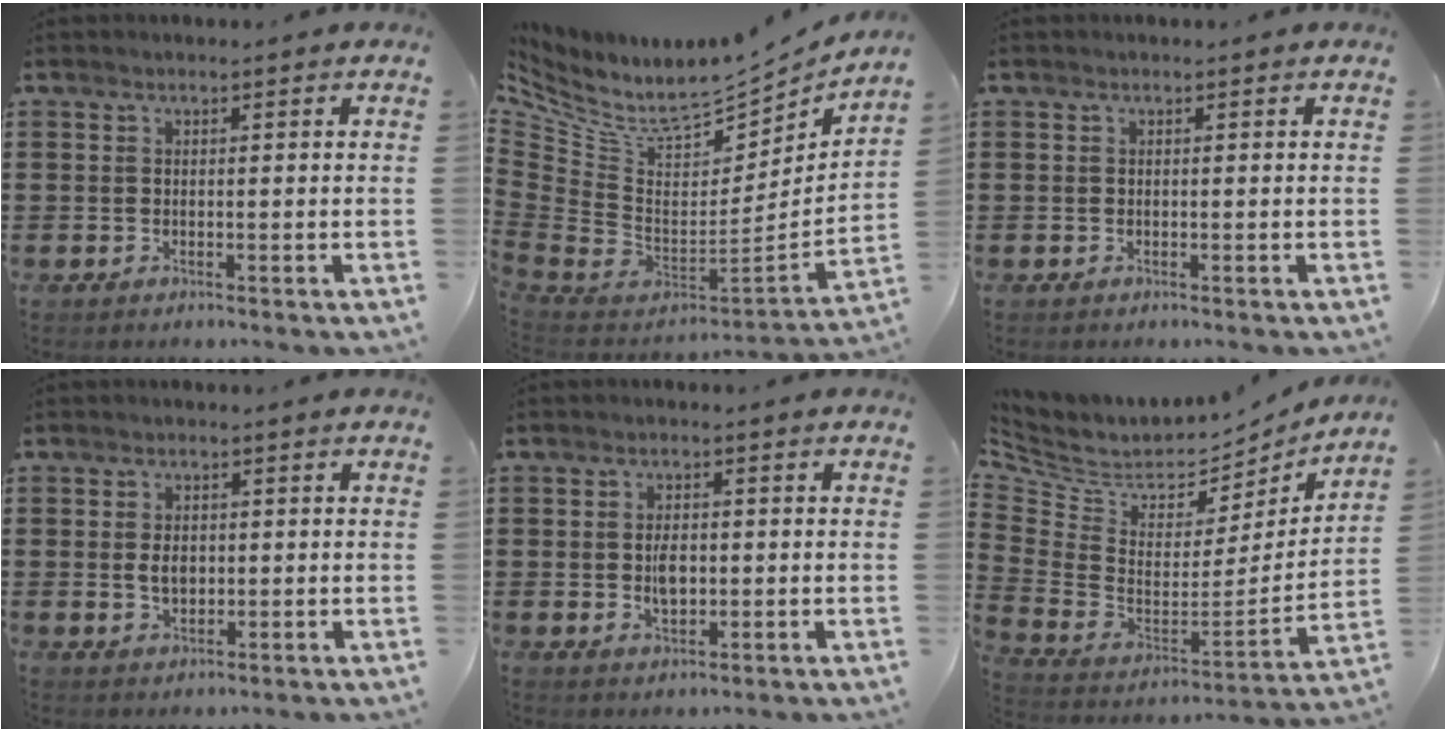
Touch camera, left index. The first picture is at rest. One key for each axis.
{"total": 7.8, "fx": 5.5, "fy": 3.5, "fz": 4.4, "tx": -0.121, "ty": -0.061, "tz": 0.095}
{"total": 0.0}
{"total": 2.9, "fx": 0.2, "fy": 1.9, "fz": 2.3, "tx": -0.038, "ty": 0.002, "tz": 0.002}
{"total": 3.6, "fx": 0.0, "fy": 2.0, "fz": 3.0, "tx": -0.051, "ty": 0.002, "tz": -0.001}
{"total": 4.7, "fx": 4.0, "fy": 2.4, "fz": 1.0, "tx": -0.062, "ty": -0.052, "tz": 0.064}